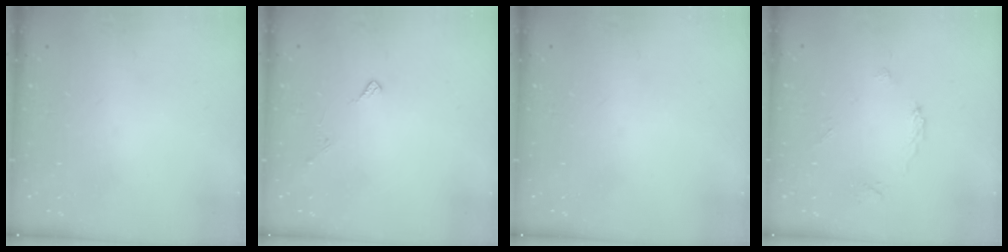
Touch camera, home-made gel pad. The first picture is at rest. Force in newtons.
{"total": 6.0, "press": 6.0, "slide": 0.6}
{"total": 0.0}
{"total": 2.7, "press": 2.7, "slide": 0.2}